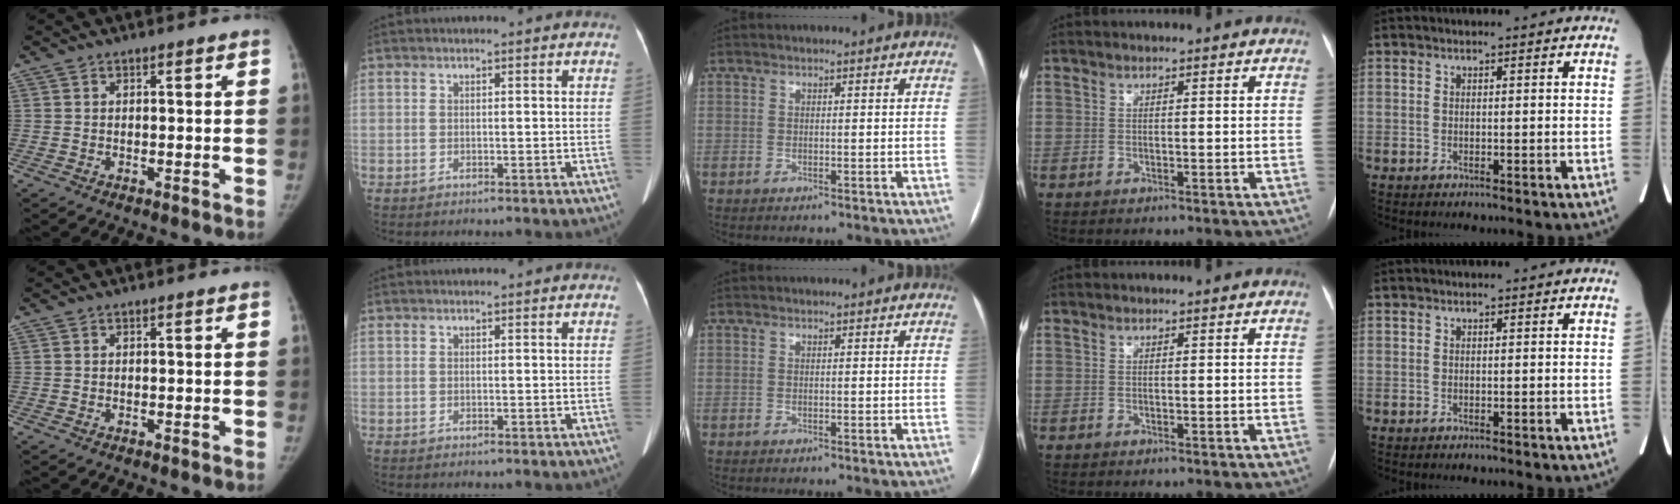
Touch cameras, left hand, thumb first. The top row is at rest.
{}